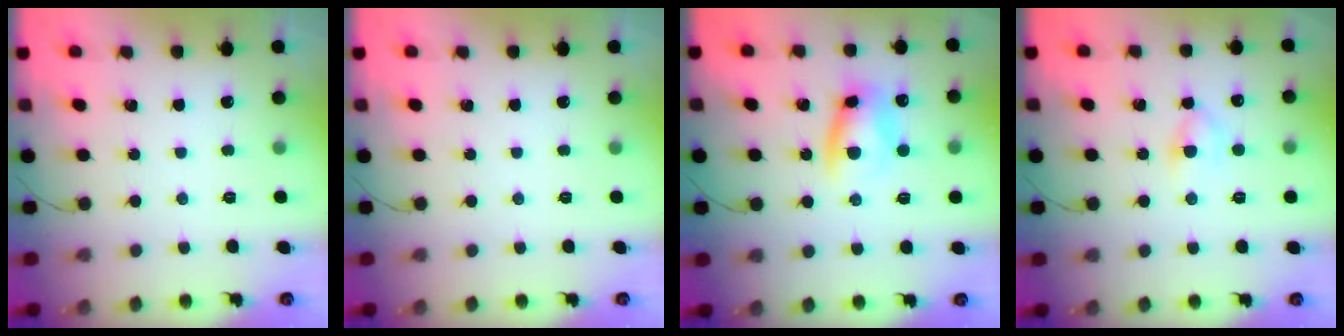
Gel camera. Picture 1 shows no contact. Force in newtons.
{"total": 0.0}
{"total": 10.2, "press": 10.0, "slide": 1.9}
{"total": 5.2, "press": 5.0, "slide": 1.3}